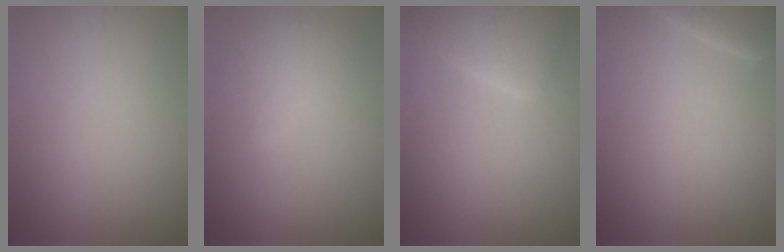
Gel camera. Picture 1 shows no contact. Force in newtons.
{"total": 3.2, "press": 3.1, "slide": 0.2}
{"total": 3.6, "press": 3.6, "slide": 0.2}
{"total": 2.2, "press": 2.2, "slide": 0.3}